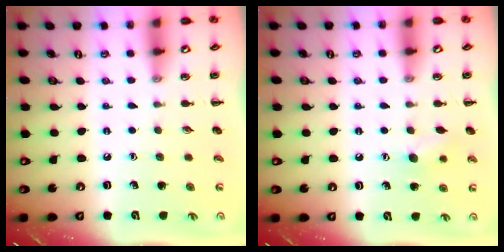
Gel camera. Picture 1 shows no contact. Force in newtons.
{"total": 7.6, "press": 7.4, "slide": 1.7}